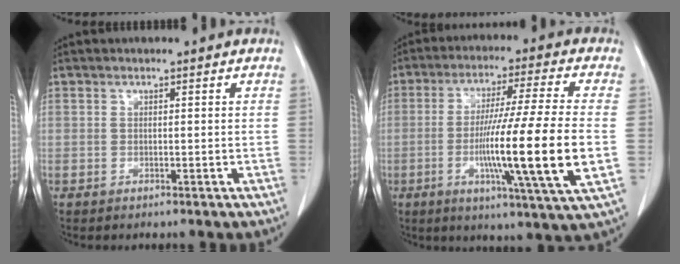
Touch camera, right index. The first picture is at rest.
{"total": 17.3, "force": [-3.0, -1.3, 17.0], "torque": [-0.297, -0.018, -0.057]}